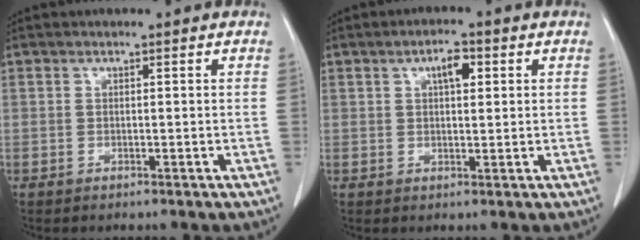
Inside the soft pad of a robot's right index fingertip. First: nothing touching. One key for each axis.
{"total": 3.5, "fx": 1.3, "fy": 1.3, "fz": 2.9, "tx": -0.049, "ty": 0.005, "tz": 0.020}